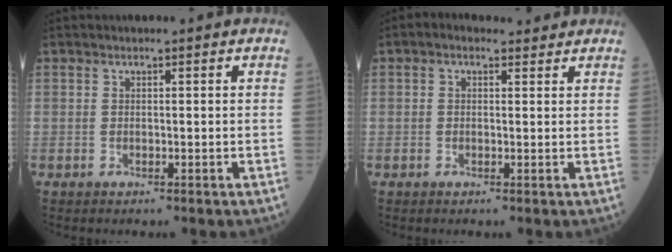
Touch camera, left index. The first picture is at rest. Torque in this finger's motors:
{"motor_torque": [0.37, -0.30, -0.05, 0.03]}